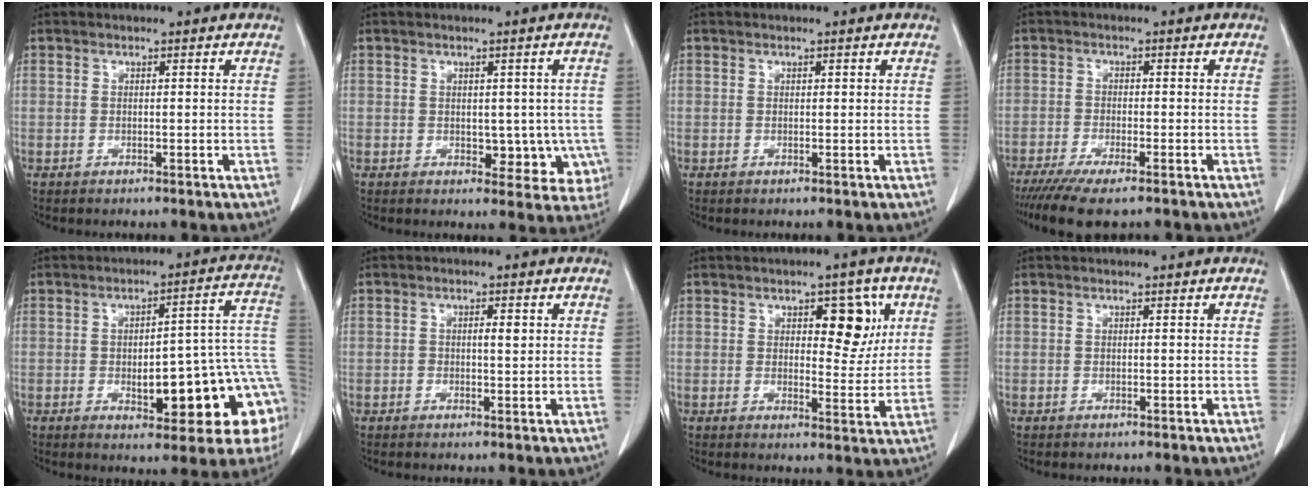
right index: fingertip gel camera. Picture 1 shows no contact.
{"total": 6.7, "force": [-0.8, 4.2, 5.2], "torque": [-0.037, 0.007, 0.000]}
{"total": 0.0}
{"total": 9.5, "force": [-7.4, 1.6, 5.7], "torque": [-0.081, -0.018, -0.112]}
{"total": 17.9, "force": [-4.9, 4.9, 16.5], "torque": [-0.125, 0.042, -0.049]}
{"total": 1.9, "force": [0.3, 0.7, 1.8], "torque": [-0.029, 0.002, 0.004]}
{"total": 7.5, "force": [2.9, 3.4, 6.0], "torque": [-0.068, 0.009, 0.041]}
{"total": 0.0}